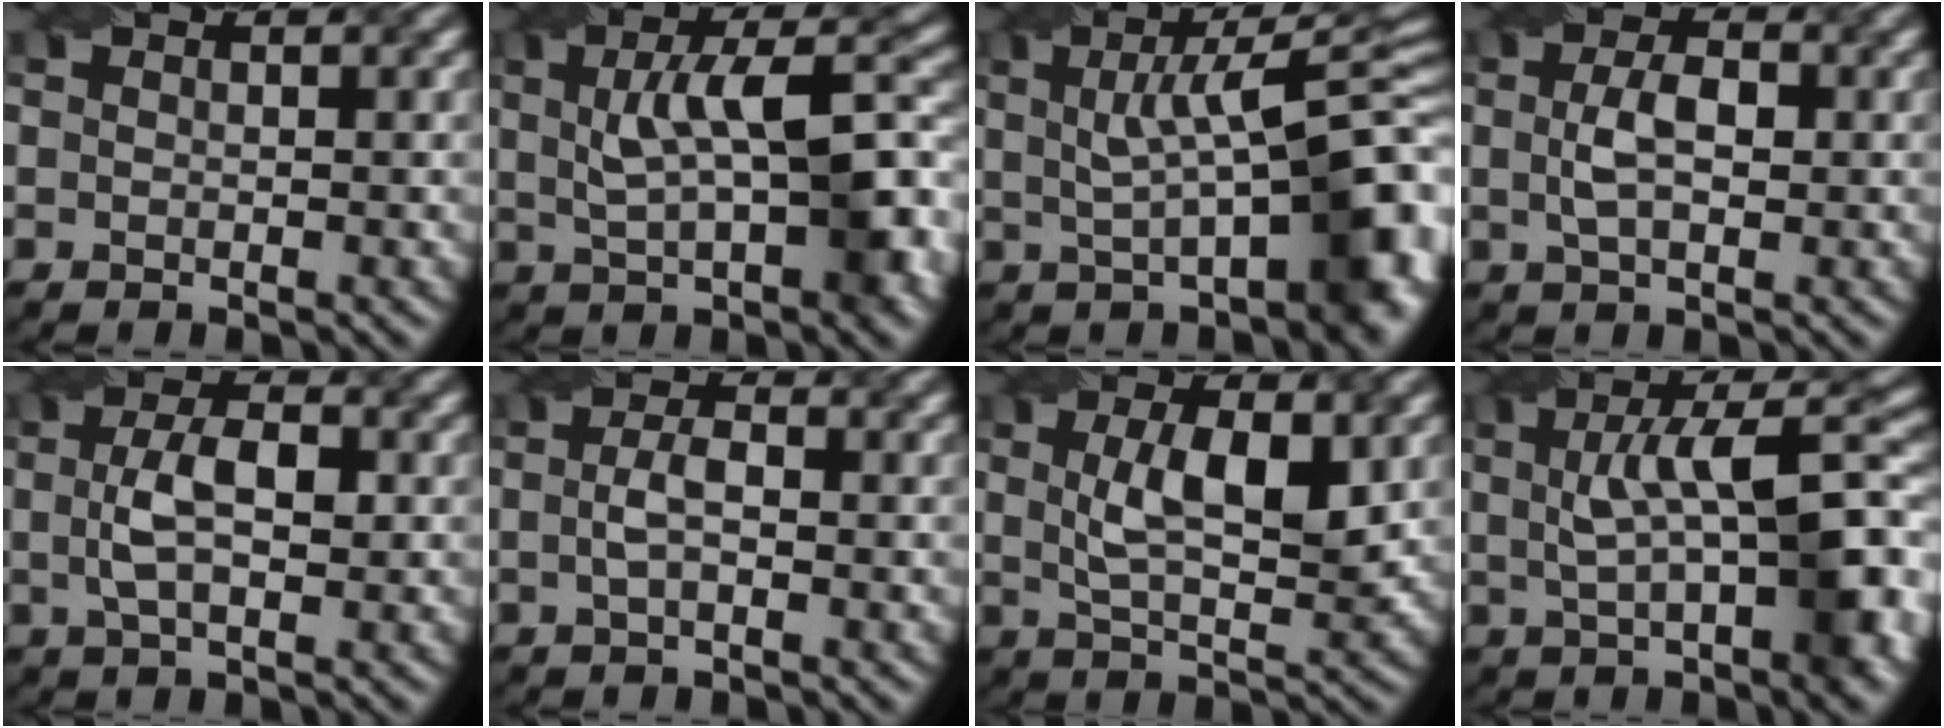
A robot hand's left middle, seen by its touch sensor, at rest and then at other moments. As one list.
[{"total": 9.0, "force": [0.9, 3.2, 8.3], "torque": [-0.136, 0.011, 0.015]}, {"total": 10.5, "force": [1.4, 3.4, 9.9], "torque": [-0.143, 0.009, 0.025]}, {"total": 3.5, "force": [0.3, 1.7, 3.1], "torque": [-0.069, 0.005, 0.002]}, {"total": 4.3, "force": [0.2, 1.9, 3.9], "torque": [-0.081, 0.006, 0.000]}, {"total": 2.1, "force": [-0.2, 0.8, 2.0], "torque": [-0.045, 0.002, -0.006]}, {"total": 6.2, "force": [1.4, 2.3, 5.6], "torque": [-0.105, 0.000, 0.029]}, {"total": 10.6, "force": [1.2, 3.5, 9.9], "torque": [-0.151, 0.013, 0.018]}]